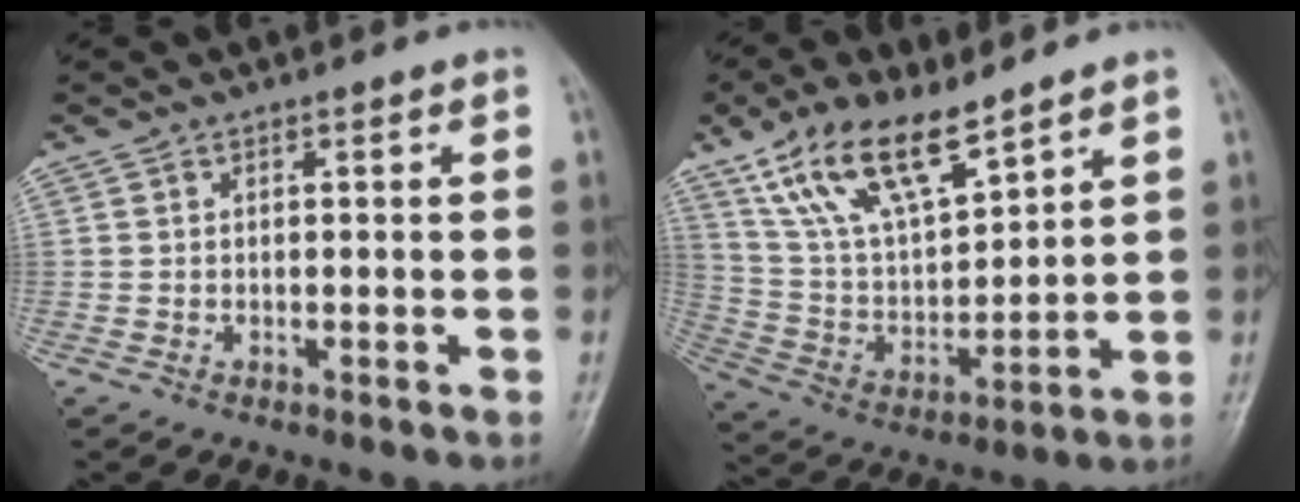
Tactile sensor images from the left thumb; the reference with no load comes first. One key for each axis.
{"total": 16.5, "fx": 11.0, "fy": 6.6, "fz": 10.4, "tx": -0.164, "ty": -0.044, "tz": 0.221}